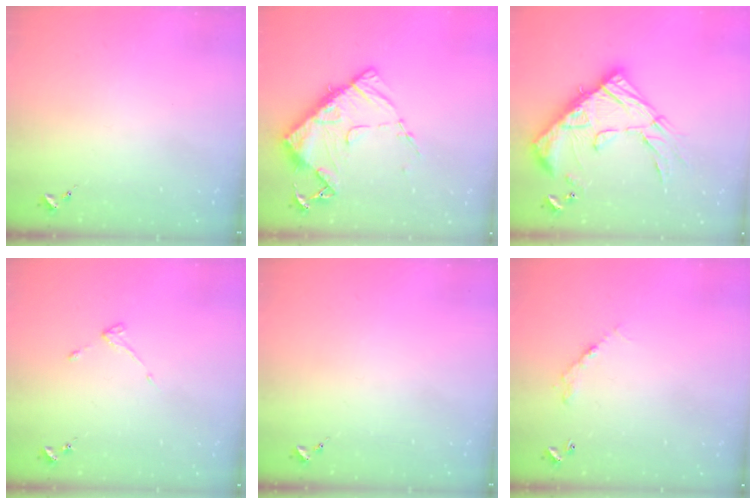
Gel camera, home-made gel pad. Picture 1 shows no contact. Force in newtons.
{"total": 13.3, "press": 13.2, "slide": 1.3}
{"total": 24.5, "press": 24.4, "slide": 2.2}
{"total": 3.0, "press": 3.0, "slide": 0.4}
{"total": 0.0}
{"total": 5.1, "press": 5.1, "slide": 0.4}